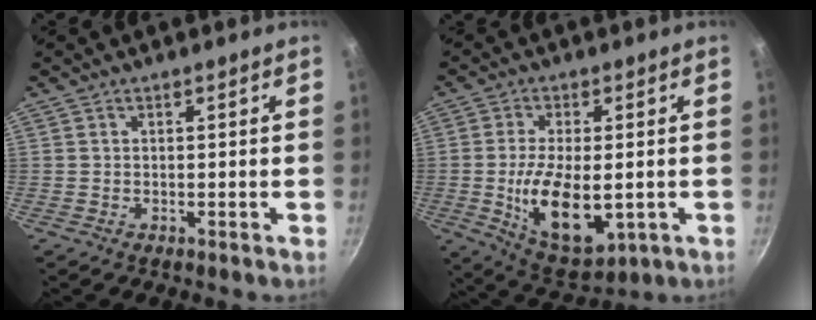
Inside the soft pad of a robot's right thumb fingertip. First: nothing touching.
{"total": 14.0, "force": [-2.0, 6.9, 12.0], "torque": [-0.206, -0.008, -0.019]}